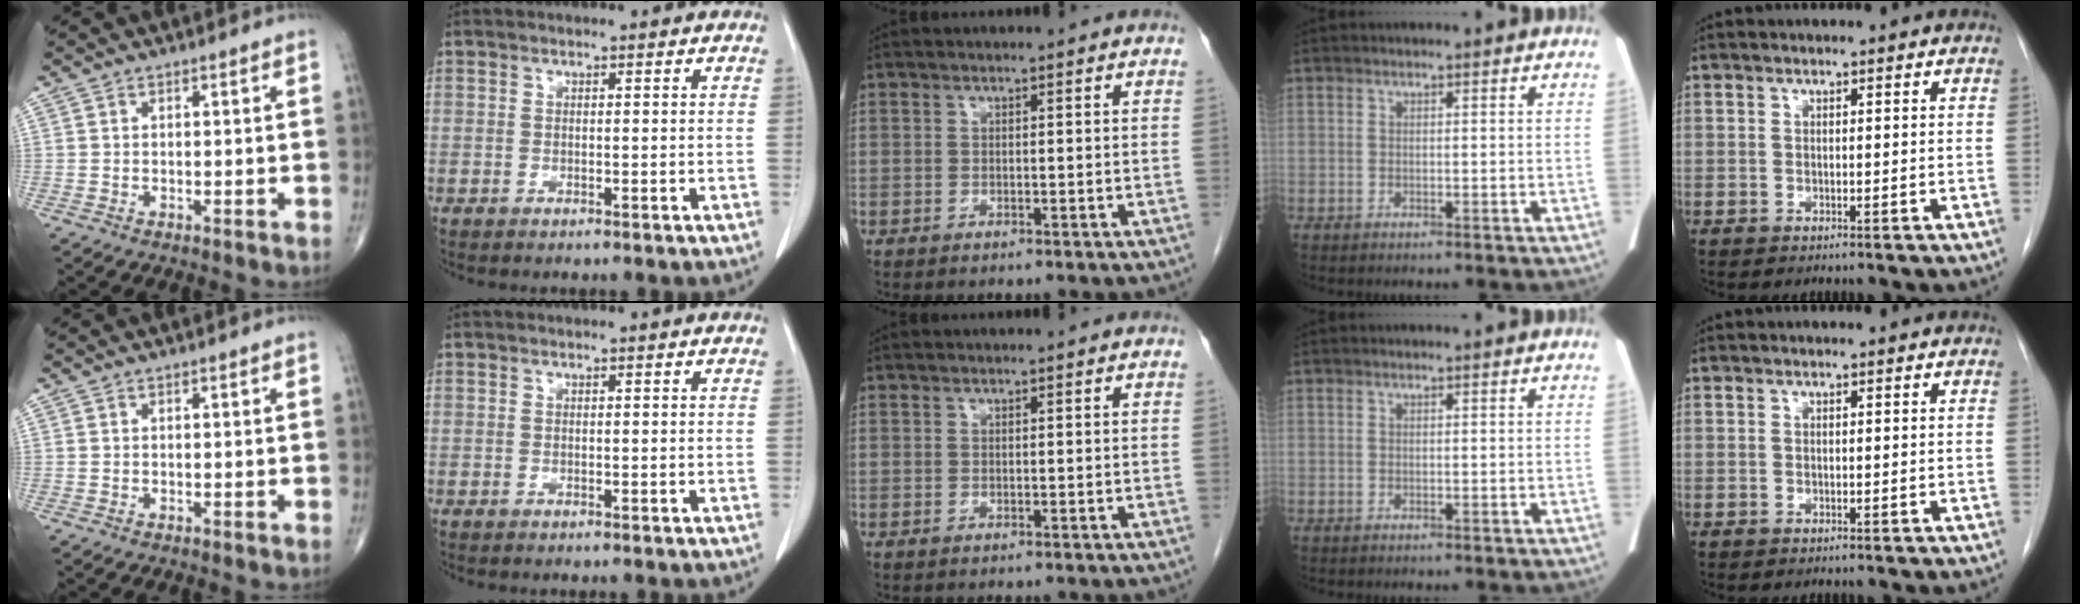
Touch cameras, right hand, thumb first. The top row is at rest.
{}